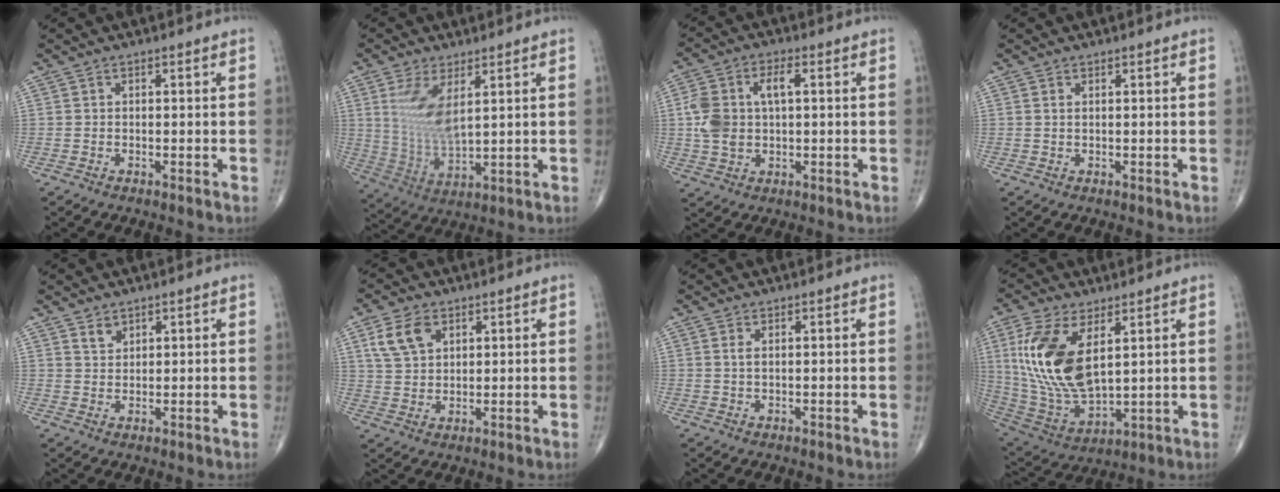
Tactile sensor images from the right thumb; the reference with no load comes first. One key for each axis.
{"total": 10.0, "fx": 3.3, "fy": 4.6, "fz": 8.3, "tx": -0.166, "ty": -0.020, "tz": 0.076}
{"total": 9.8, "fx": 1.1, "fy": 5.6, "fz": 7.9, "tx": -0.170, "ty": 0.018, "tz": 0.024}
{"total": 0.6, "fx": 0.3, "fy": 0.2, "fz": 0.4, "tx": -0.013, "ty": 0.001, "tz": 0.006}
{"total": 2.3, "fx": 1.7, "fy": 1.3, "fz": 0.8, "tx": -0.003, "ty": -0.013, "tz": 0.033}
{"total": 7.4, "fx": 3.3, "fy": 4.9, "fz": 4.5, "tx": -0.075, "ty": -0.006, "tz": 0.068}
{"total": 1.1, "fx": 0.4, "fy": 0.4, "fz": 0.9, "tx": -0.025, "ty": 0.002, "tz": 0.011}
{"total": 18.4, "fx": 5.1, "fy": 9.1, "fz": 15.2, "tx": -0.310, "ty": -0.024, "tz": 0.112}